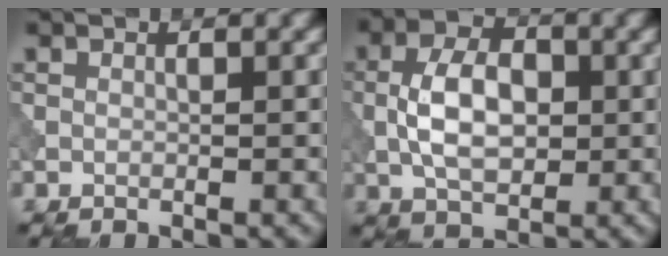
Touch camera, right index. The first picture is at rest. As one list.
[{"total": 5.9, "force": [-0.3, 3.4, 4.8], "torque": [-0.095, 0.003, -0.008]}]